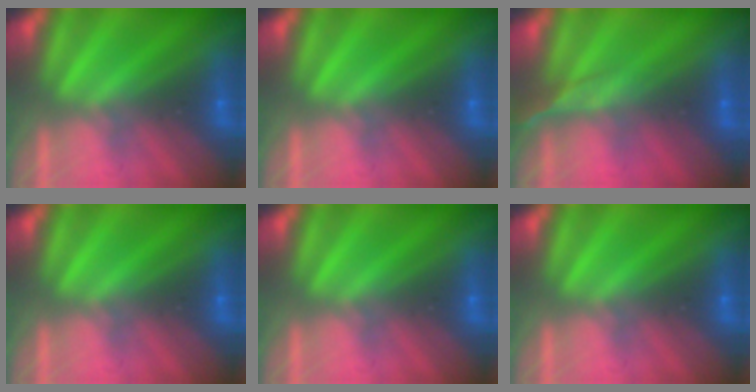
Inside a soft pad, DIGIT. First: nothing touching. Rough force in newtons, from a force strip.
{"total": 0.0}
{"total": 2.6}
{"total": 0.0}
{"total": 0.0}
{"total": 0.0}